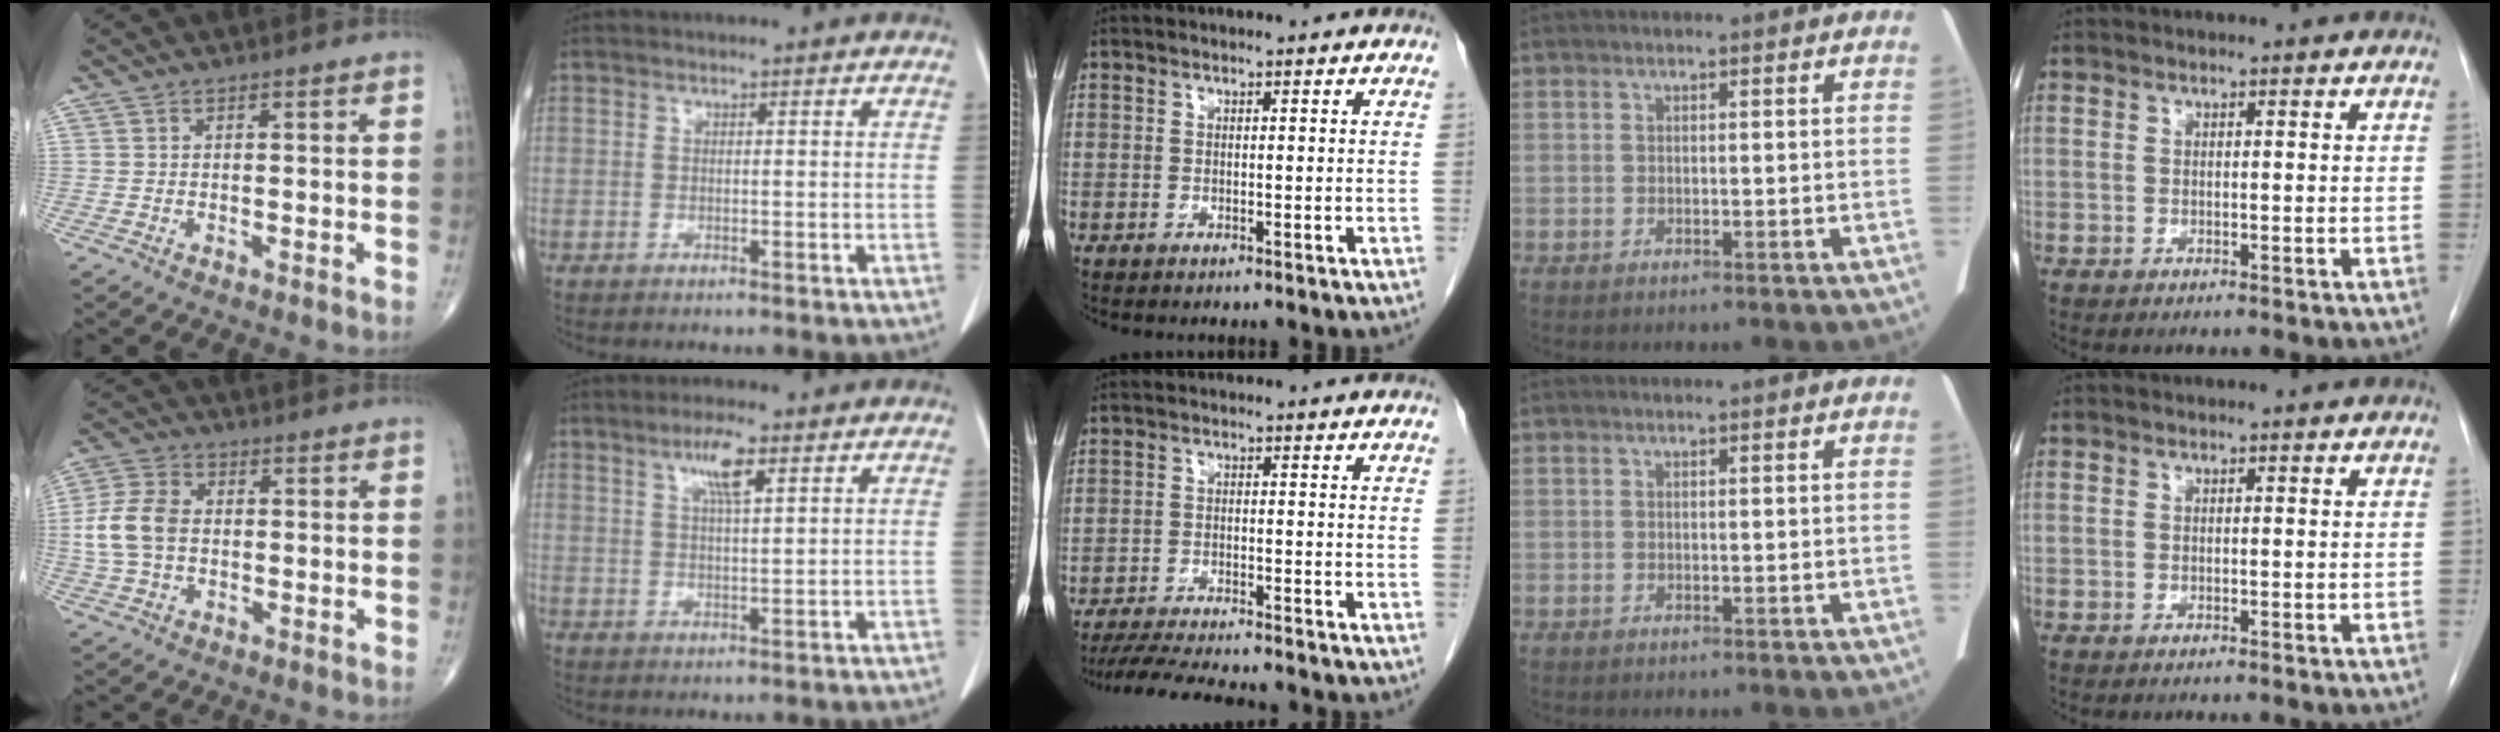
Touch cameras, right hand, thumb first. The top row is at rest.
{"thumb": {"total": 9.0, "force": [-0.1, 6.3, 6.5], "torque": [-0.136, 0.016, -0.007]}, "index": {"total": 5.0, "force": [2.6, 0.6, 4.2], "torque": [-0.077, 0.002, 0.045]}, "middle": {"total": 10.7, "force": [-9.6, 0.8, 4.6], "torque": [-0.071, -0.015, -0.147]}}